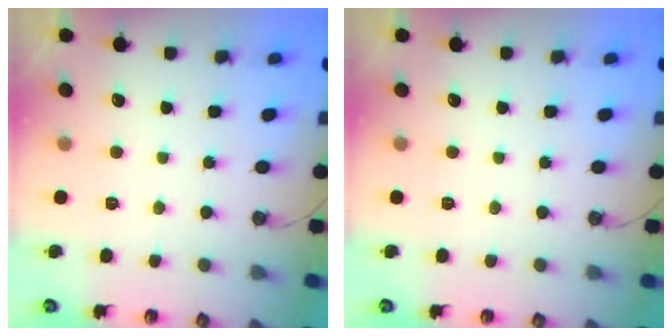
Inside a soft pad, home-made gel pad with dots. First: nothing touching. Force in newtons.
{"total": 0.0}